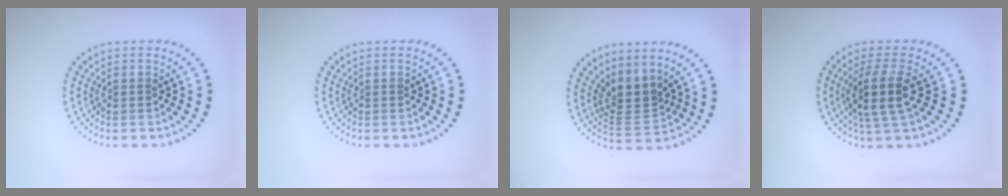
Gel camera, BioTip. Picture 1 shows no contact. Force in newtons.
{"total": 0.0}
{"total": 3.0, "press": 2.1, "slide": 2.1}
{"total": 3.8, "press": 3.1, "slide": 2.2}